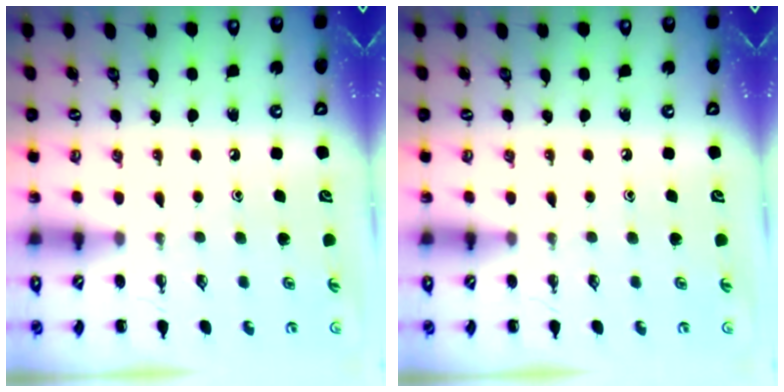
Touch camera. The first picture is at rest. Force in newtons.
{"total": 0.0}